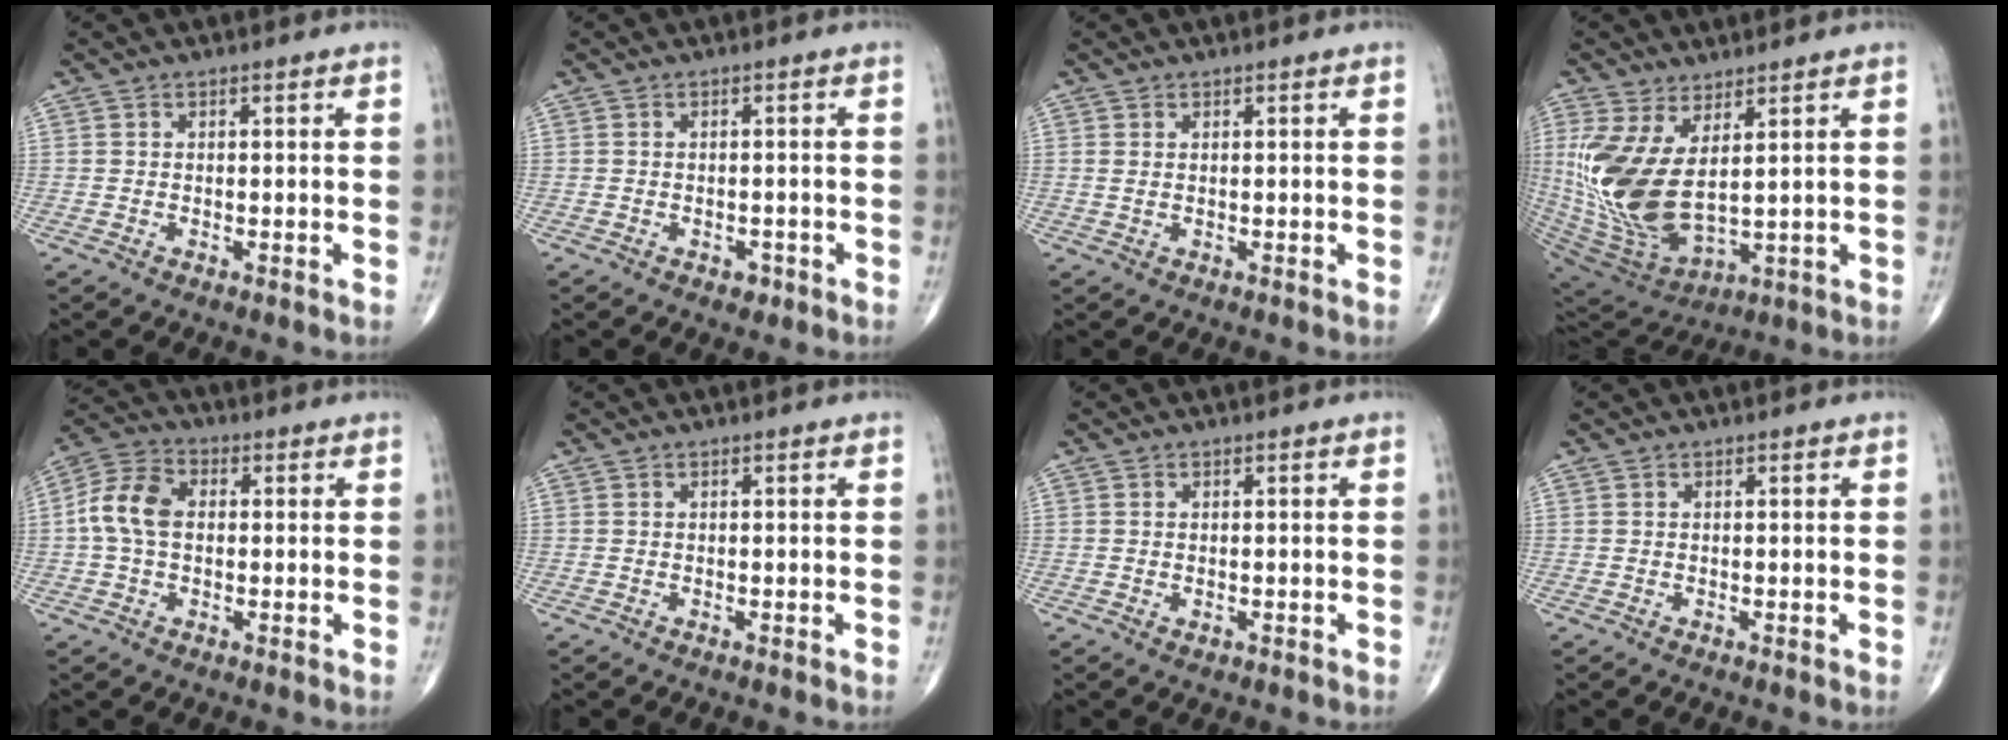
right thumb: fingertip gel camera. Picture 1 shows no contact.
{"total": 1.6, "force": [-0.9, 1.1, 0.8], "torque": [-0.007, 0.004, -0.011]}
{"total": 0.7, "force": [0.2, 0.3, 0.6], "torque": [-0.015, 0.004, 0.007]}
{"total": 16.3, "force": [3.2, 7.9, 13.9], "torque": [-0.304, -0.035, 0.085]}
{"total": 8.7, "force": [0.3, 5.9, 6.3], "torque": [-0.127, 0.027, -0.002]}
{"total": 0.0}
{"total": 0.8, "force": [-0.2, 0.5, 0.6], "torque": [-0.011, -0.001, 0.000]}
{"total": 0.0}